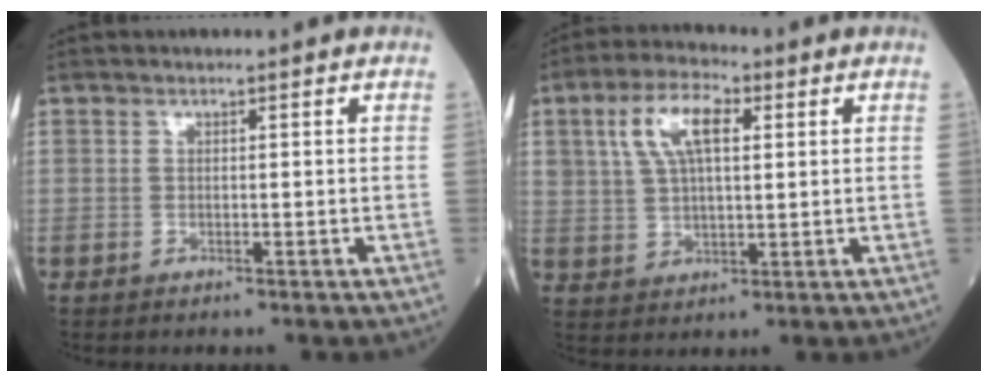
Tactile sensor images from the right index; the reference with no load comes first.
{"total": 8.9, "force": [3.1, 3.7, 7.4], "torque": [-0.150, 0.019, 0.060]}